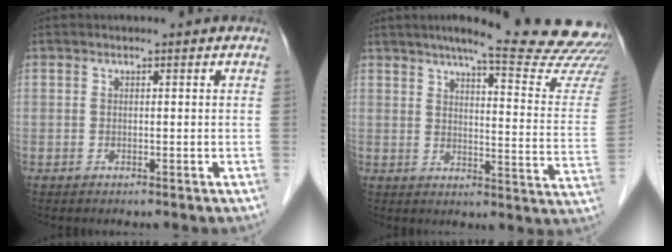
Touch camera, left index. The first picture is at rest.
{"total": 21.3, "force": [19.2, -0.8, 9.2], "torque": [-0.123, -0.095, 0.223]}